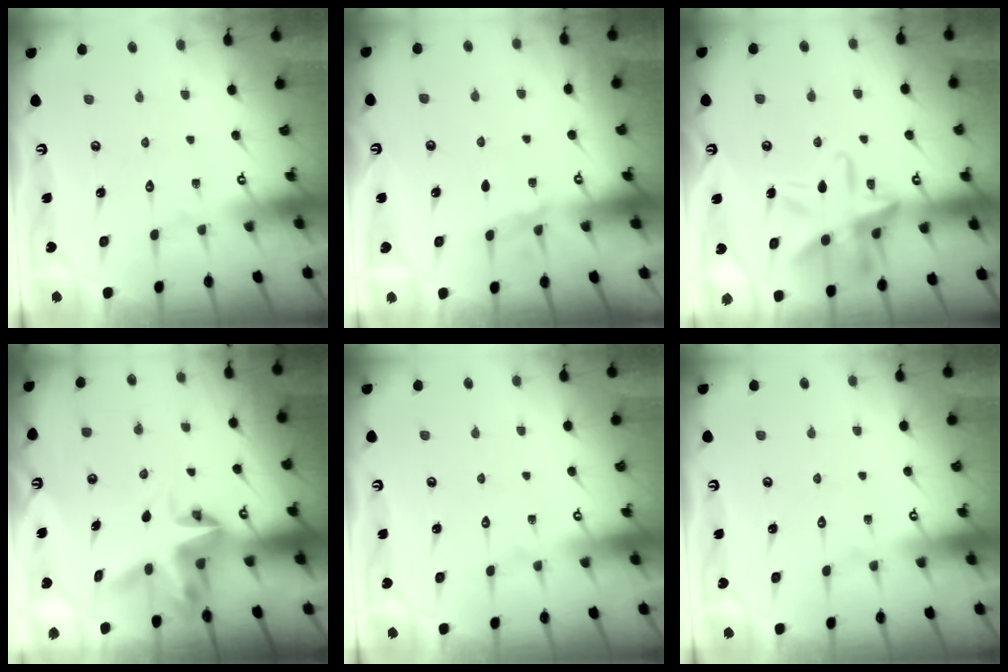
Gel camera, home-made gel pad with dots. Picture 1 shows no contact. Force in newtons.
{"total": 2.7, "press": 2.7, "slide": 0.4}
{"total": 15.9, "press": 15.9, "slide": 1.3}
{"total": 6.3, "press": 6.2, "slide": 0.6}
{"total": 0.0}
{"total": 0.0}